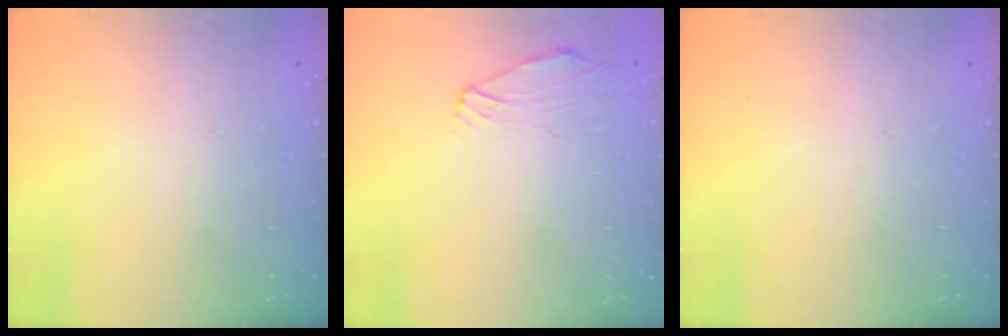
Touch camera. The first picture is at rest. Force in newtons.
{"total": 0.8, "press": 0.7, "slide": 0.4}
{"total": 0.0}